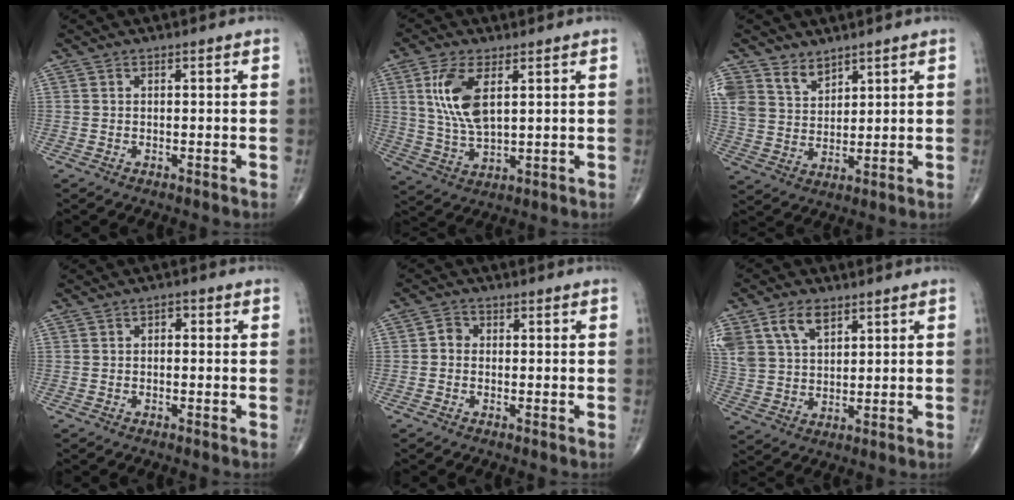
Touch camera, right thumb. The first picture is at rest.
{"total": 10.1, "force": [3.2, 4.4, 8.5], "torque": [-0.178, -0.014, 0.068]}
{"total": 7.4, "force": [5.4, 4.6, 2.1], "torque": [-0.021, -0.031, 0.115]}
{"total": 1.6, "force": [0.1, 1.0, 1.2], "torque": [-0.007, 0.005, -0.005]}
{"total": 2.0, "force": [-0.3, 1.7, 1.0], "torque": [-0.006, 0.005, -0.013]}
{"total": 11.1, "force": [5.9, 6.9, 6.5], "torque": [-0.130, -0.011, 0.120]}